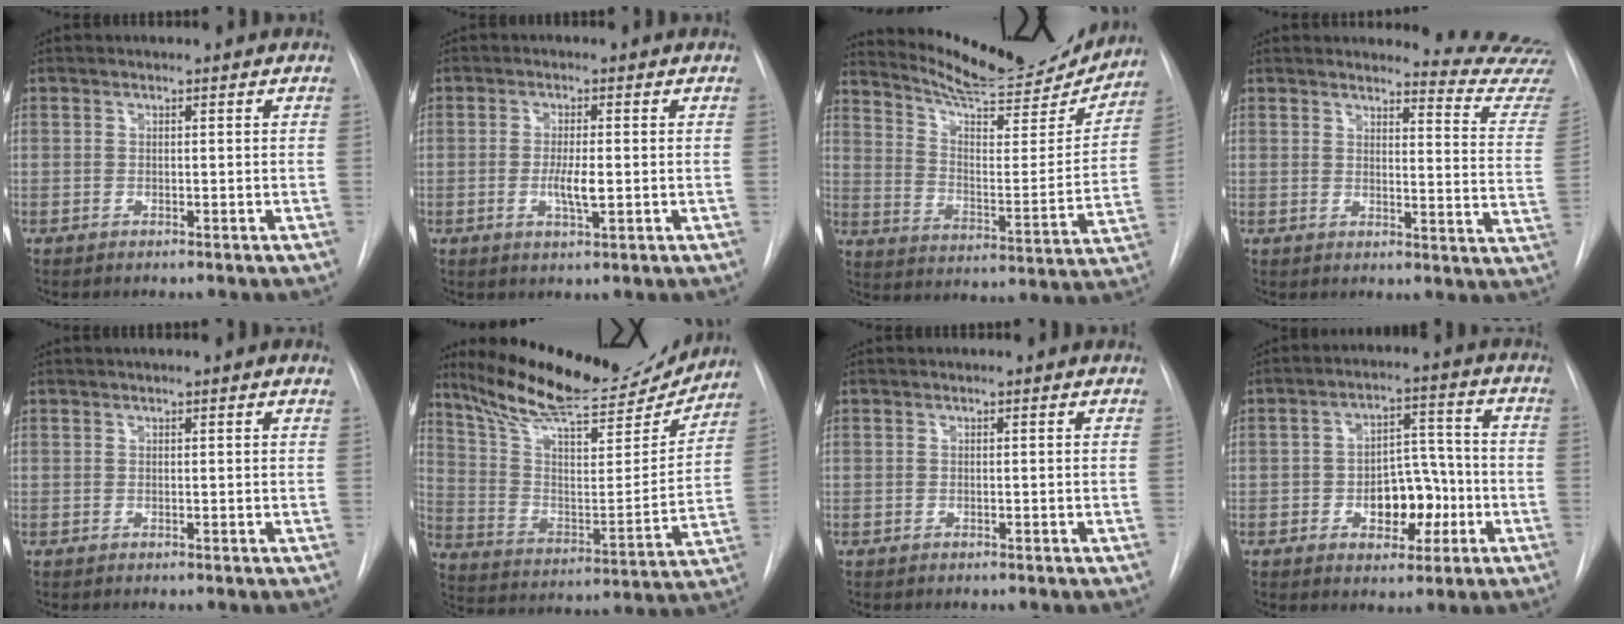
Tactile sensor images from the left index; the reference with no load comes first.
{"total": 3.6, "force": [-0.6, 0.6, 3.5], "torque": [-0.068, -0.005, -0.008]}
{"total": 20.9, "force": [19.6, 2.8, 6.5], "torque": [-0.104, -0.044, 0.277]}
{"total": 12.9, "force": [12.9, -0.9, 0.5], "torque": [0.013, -0.141, 0.116]}
{"total": 1.4, "force": [0.9, -0.1, 1.0], "torque": [-0.015, 0.011, 0.013]}
{"total": 22.8, "force": [20.8, 3.8, 8.6], "torque": [-0.147, -0.028, 0.316]}
{"total": 0.0}
{"total": 8.4, "force": [-2.5, 4.8, 6.4], "torque": [-0.087, 0.024, -0.031]}